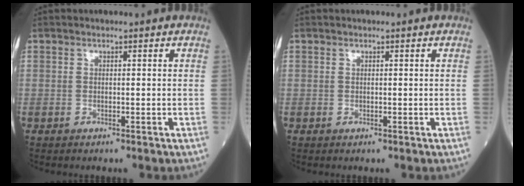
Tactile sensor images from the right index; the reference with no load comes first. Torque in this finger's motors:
{"motor_torque": [0.00, 0.00, 0.00, 0.00]}